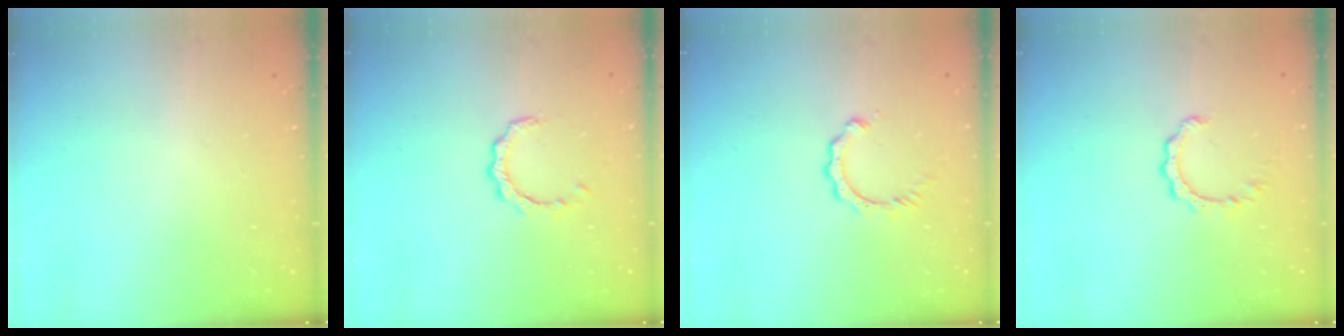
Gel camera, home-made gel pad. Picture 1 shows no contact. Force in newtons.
{"total": 4.6, "press": 4.6, "slide": 0.4}
{"total": 3.1, "press": 3.1, "slide": 0.2}
{"total": 4.1, "press": 4.1, "slide": 0.3}